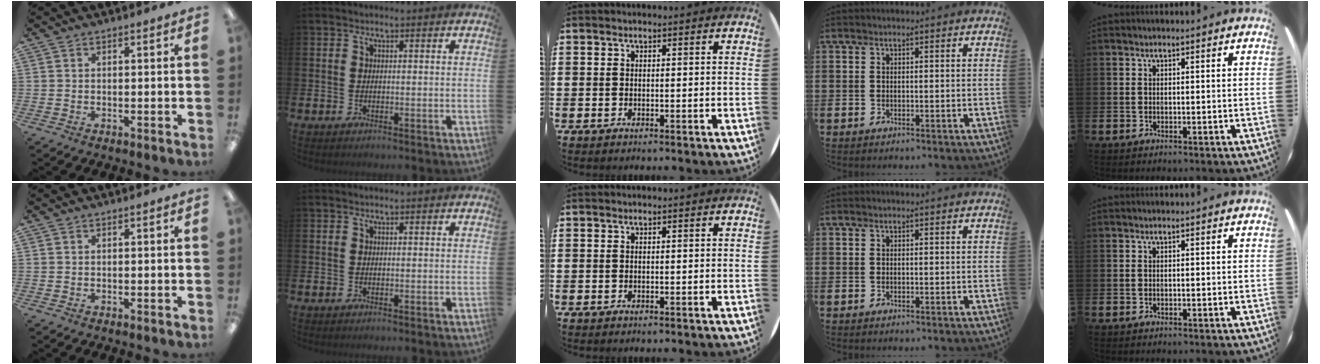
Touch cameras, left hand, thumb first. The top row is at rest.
{}